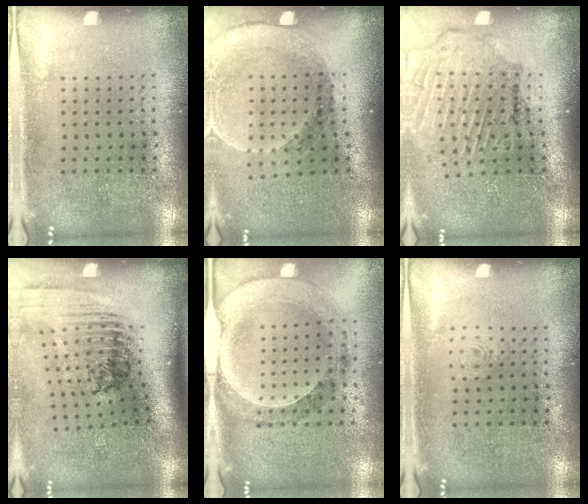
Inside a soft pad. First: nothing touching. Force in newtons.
{"total": 1.6, "press": 1.6, "slide": 0.2}
{"total": 1.9, "press": 1.8, "slide": 0.3}
{"total": 2.5, "press": 1.8, "slide": 1.7}
{"total": 1.4, "press": 1.4, "slide": 0.2}
{"total": 0.6, "press": 0.6, "slide": 0.1}